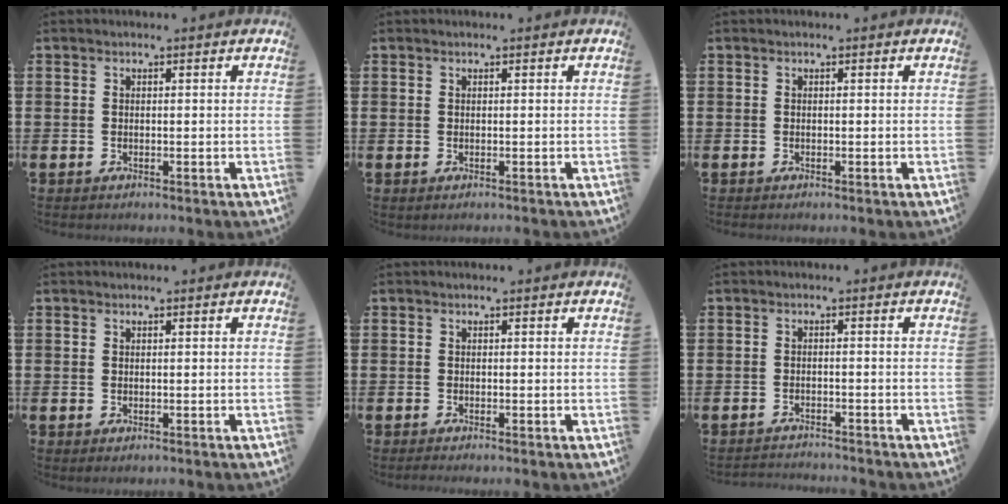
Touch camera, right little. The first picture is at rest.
{"total": 0.0}
{"total": 0.0}
{"total": 0.0}
{"total": 0.6, "force": [-0.6, 0.0, 0.2], "torque": [-0.004, -0.002, -0.012]}
{"total": 2.0, "force": [-2.0, 0.0, -0.2], "torque": [-0.002, 0.002, -0.043]}